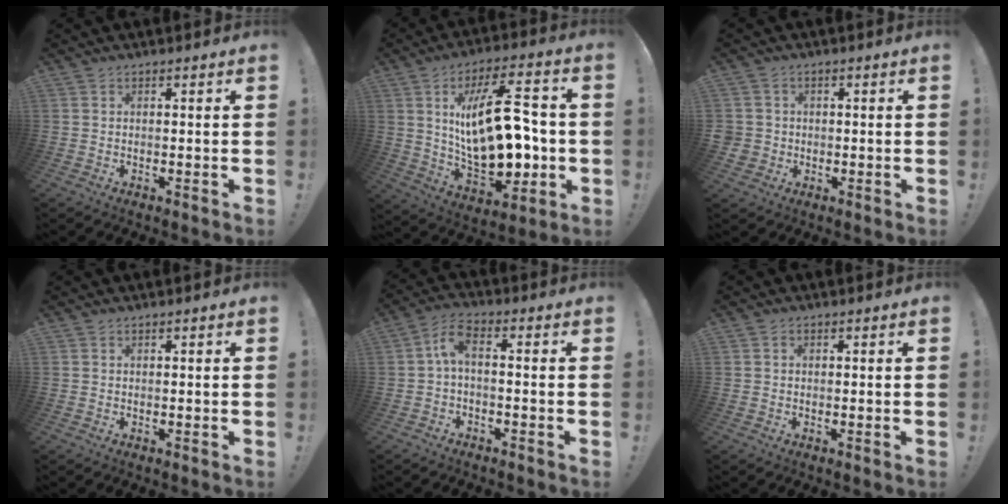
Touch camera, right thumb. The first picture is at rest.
{"total": 25.2, "force": [1.0, 12.4, 21.9], "torque": [-0.376, -0.006, 0.017]}
{"total": 3.6, "force": [-0.3, 3.5, 0.9], "torque": [-0.014, 0.006, -0.003]}
{"total": 0.0}
{"total": 5.9, "force": [-0.3, 2.0, 5.5], "torque": [-0.115, 0.001, -0.008]}
{"total": 0.6, "force": [0.1, 0.6, 0.1], "torque": [-0.008, 0.005, 0.003]}